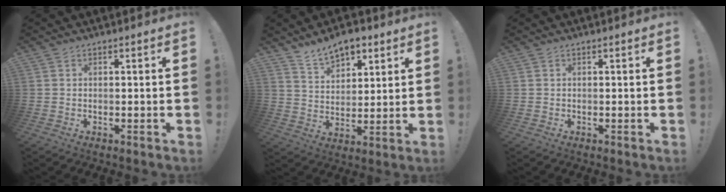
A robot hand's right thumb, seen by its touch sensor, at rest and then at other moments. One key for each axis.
{"total": 9.2, "fx": 6.9, "fy": 5.0, "fz": 3.5, "tx": -0.053, "ty": -0.040, "tz": 0.131}
{"total": 0.0}